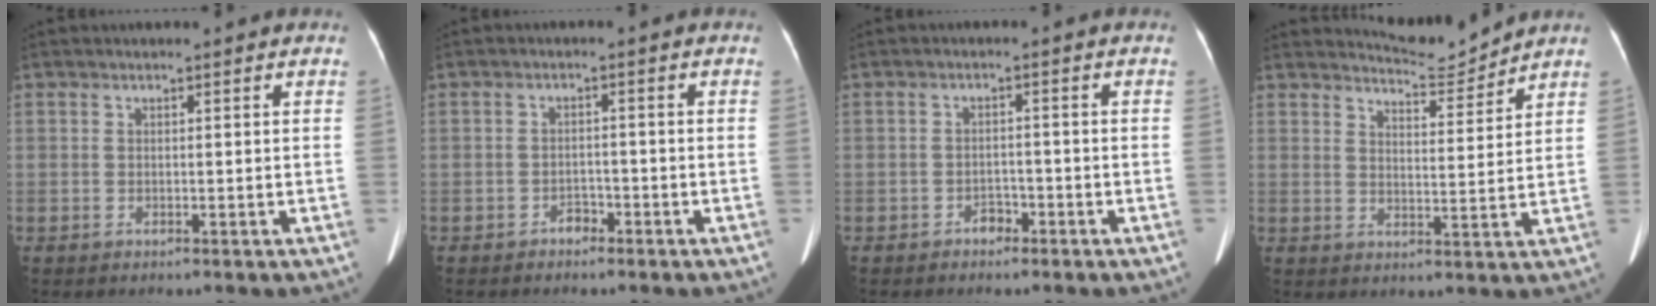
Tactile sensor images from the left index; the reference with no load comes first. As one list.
[{"total": 1.8, "force": [-1.4, 1.0, 0.6], "torque": [-0.008, 0.005, -0.022]}, {"total": 1.9, "force": [-1.4, 1.1, 0.7], "torque": [-0.009, 0.005, -0.022]}, {"total": 5.3, "force": [5.2, -0.6, -0.7], "torque": [-0.001, -0.017, 0.084]}]